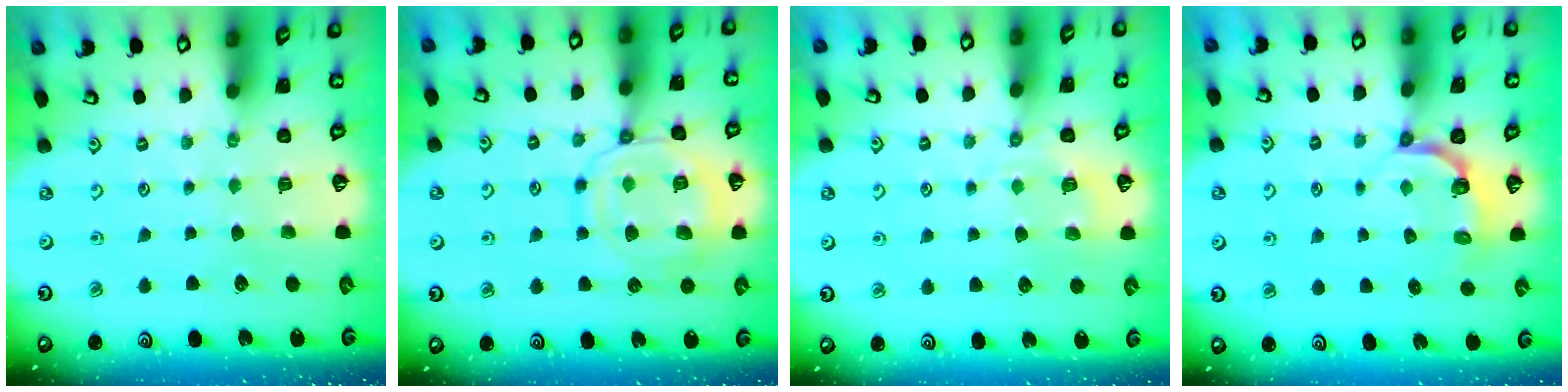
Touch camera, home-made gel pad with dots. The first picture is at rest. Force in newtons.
{"total": 13.4, "press": 13.3, "slide": 1.1}
{"total": 5.5, "press": 5.3, "slide": 1.5}
{"total": 4.8, "press": 3.7, "slide": 3.0}